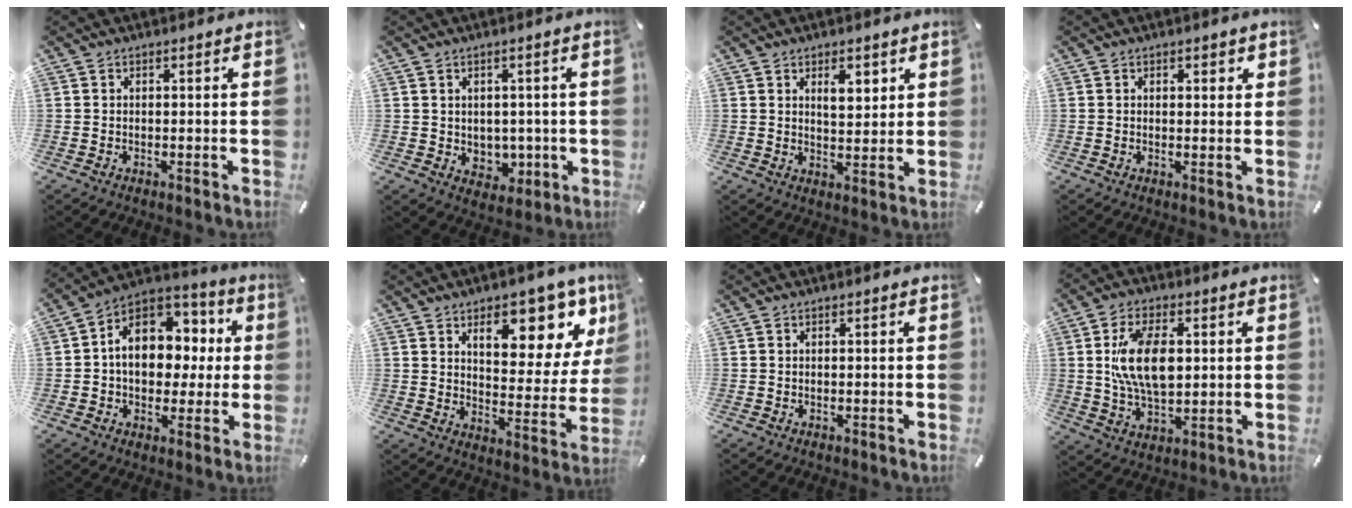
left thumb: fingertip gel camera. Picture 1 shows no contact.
{"total": 4.5, "force": [0.7, 4.3, 1.1], "torque": [0.005, -0.006, 0.013]}
{"total": 5.8, "force": [3.2, 3.0, 3.8], "torque": [-0.045, -0.014, 0.049]}
{"total": 1.3, "force": [0.6, 0.8, 0.9], "torque": [-0.010, 0.001, 0.008]}
{"total": 13.1, "force": [1.5, 10.5, 7.8], "torque": [-0.131, -0.009, 0.030]}
{"total": 15.2, "force": [9.5, 7.4, 9.3], "torque": [-0.113, -0.070, 0.153]}
{"total": 0.0}
{"total": 13.3, "force": [2.1, 7.9, 10.6], "torque": [-0.214, 0.002, 0.034]}